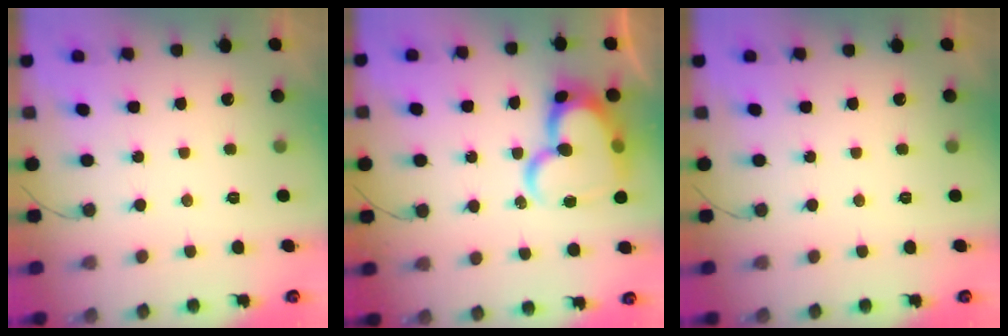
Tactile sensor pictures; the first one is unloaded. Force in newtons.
{"total": 20.8, "press": 20.7, "slide": 1.9}
{"total": 0.0}